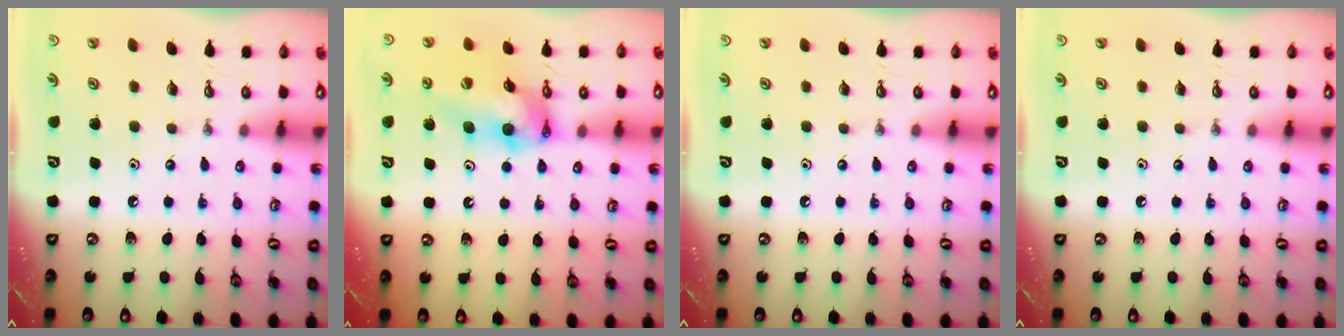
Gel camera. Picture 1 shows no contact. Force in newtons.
{"total": 12.5, "press": 12.4, "slide": 1.6}
{"total": 0.0}
{"total": 0.0}